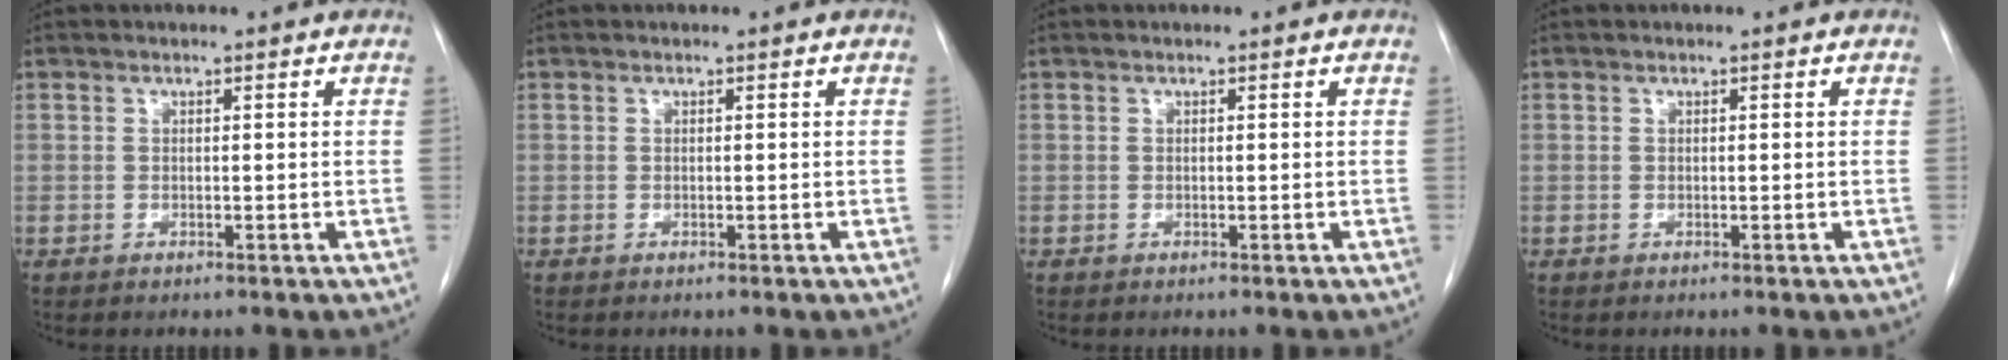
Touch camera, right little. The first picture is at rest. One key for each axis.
{"total": 0.0}
{"total": 0.0}
{"total": 0.0}